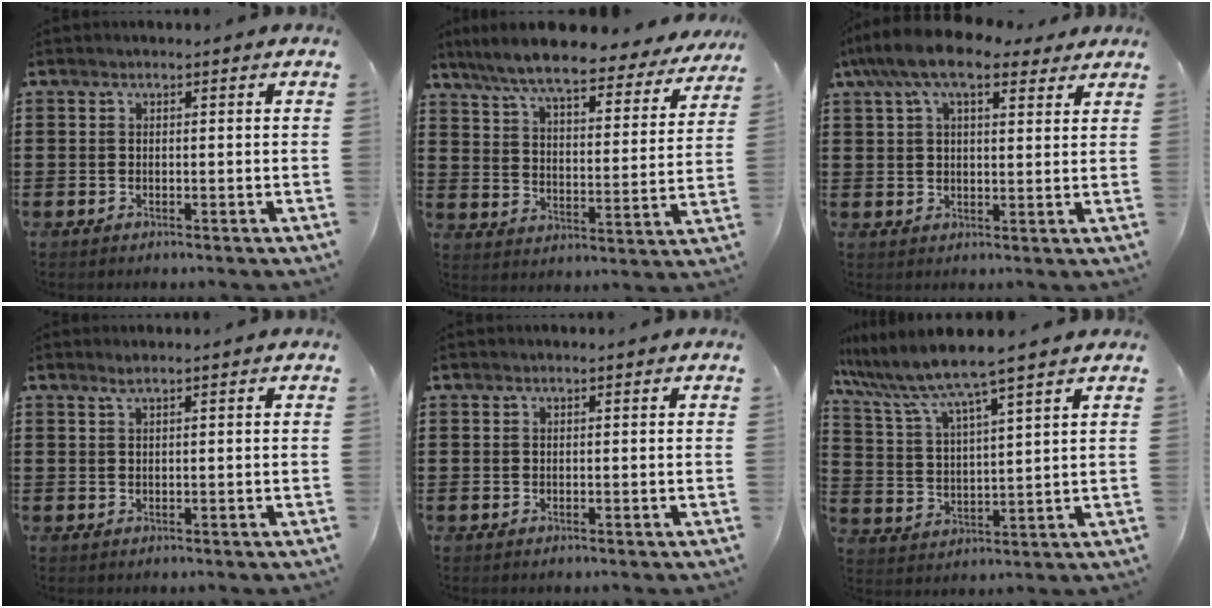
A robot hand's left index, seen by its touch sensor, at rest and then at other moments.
{"total": 8.7, "force": [7.7, 0.6, 3.9], "torque": [-0.108, -0.044, 0.132]}
{"total": 9.3, "force": [6.4, 3.5, 5.7], "torque": [-0.121, -0.001, 0.115]}
{"total": 1.1, "force": [0.6, -0.1, 0.9], "torque": [-0.017, -0.001, 0.012]}
{"total": 0.0}
{"total": 6.8, "force": [5.8, -0.3, 3.5], "torque": [-0.094, -0.036, 0.094]}